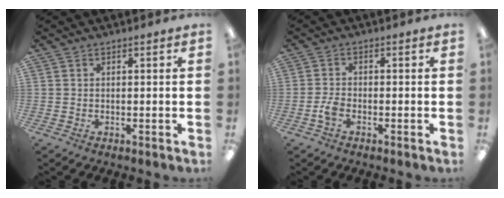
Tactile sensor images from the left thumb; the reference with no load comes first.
{"total": 3.2, "force": [-1.4, 1.6, 2.3], "torque": [-0.052, 0.003, -0.027]}